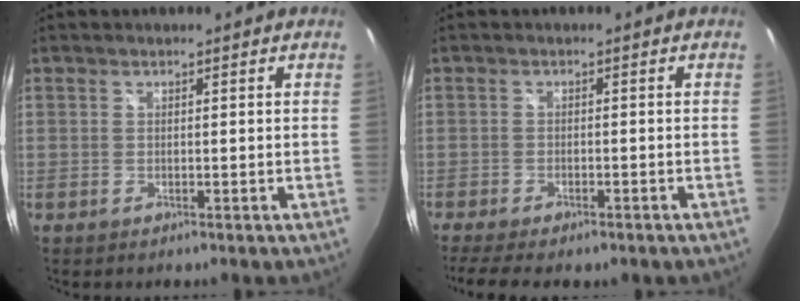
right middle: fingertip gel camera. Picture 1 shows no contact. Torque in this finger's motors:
{"motor_torque": [1.12, -1.02, 0.16, 0.05]}